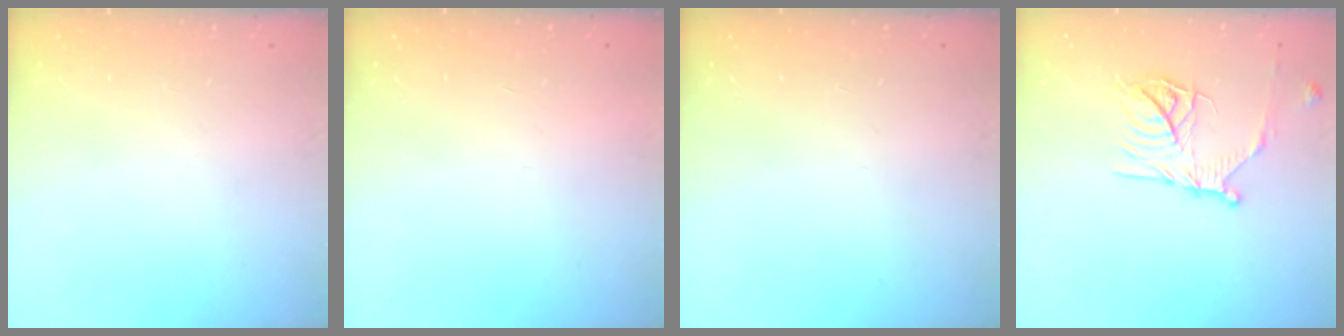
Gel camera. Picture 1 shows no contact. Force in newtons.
{"total": 1.7, "press": 1.7, "slide": 0.1}
{"total": 0.0}
{"total": 15.9, "press": 15.9, "slide": 1.5}